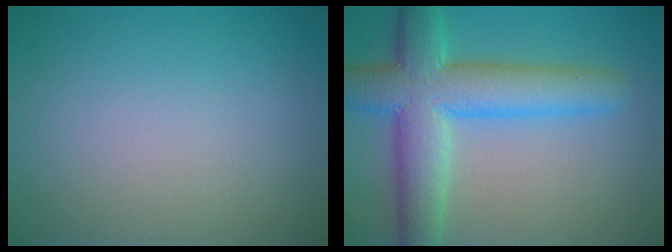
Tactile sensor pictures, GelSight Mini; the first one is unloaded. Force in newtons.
{"total": 8.6, "press": 8.6, "slide": 0.3}